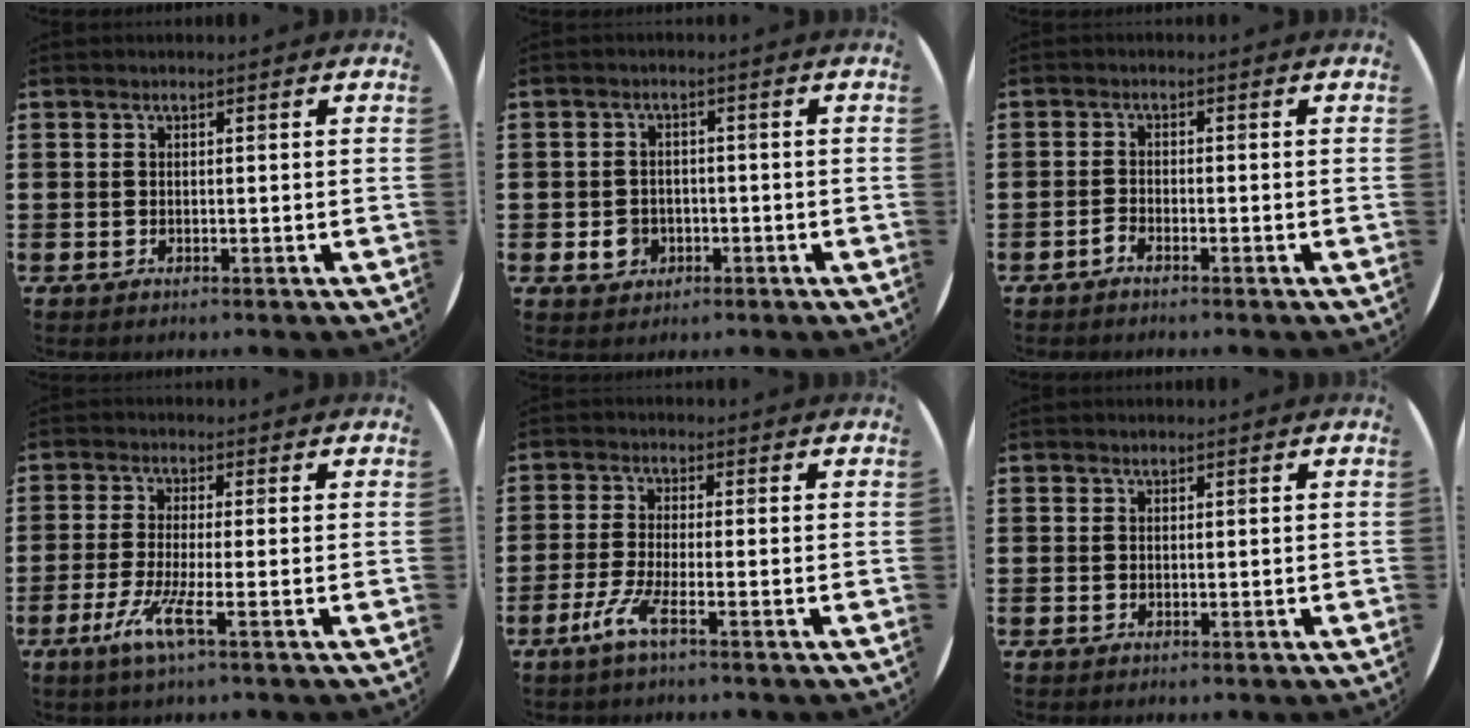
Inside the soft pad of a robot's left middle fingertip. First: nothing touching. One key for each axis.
{"total": 2.5, "fx": -0.8, "fy": 2.2, "fz": 1.0, "tx": -0.024, "ty": 0.004, "tz": -0.017}
{"total": 0.8, "fx": -0.8, "fy": 0.0, "fz": 0.2, "tx": -0.008, "ty": -0.001, "tz": -0.016}
{"total": 5.1, "fx": -1.8, "fy": -0.1, "fz": 4.8, "tx": -0.105, "ty": -0.017, "tz": -0.037}
{"total": 3.7, "fx": -1.8, "fy": -0.2, "fz": 3.2, "tx": -0.078, "ty": -0.015, "tz": -0.039}
{"total": 0.0}